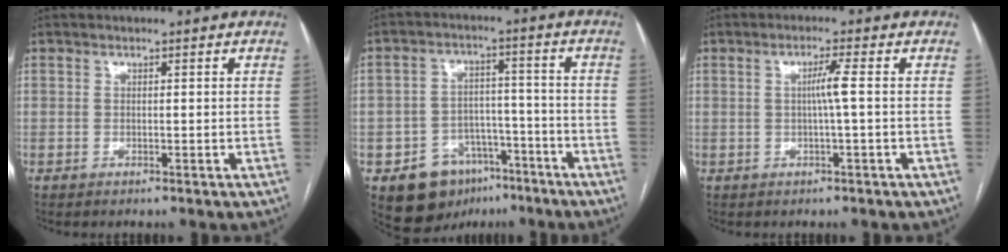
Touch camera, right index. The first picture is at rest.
{"total": 10.1, "force": [-6.0, 7.4, 3.5], "torque": [-0.050, 0.029, -0.083]}
{"total": 2.7, "force": [0.0, -0.7, 2.6], "torque": [-0.047, 0.000, 0.001]}